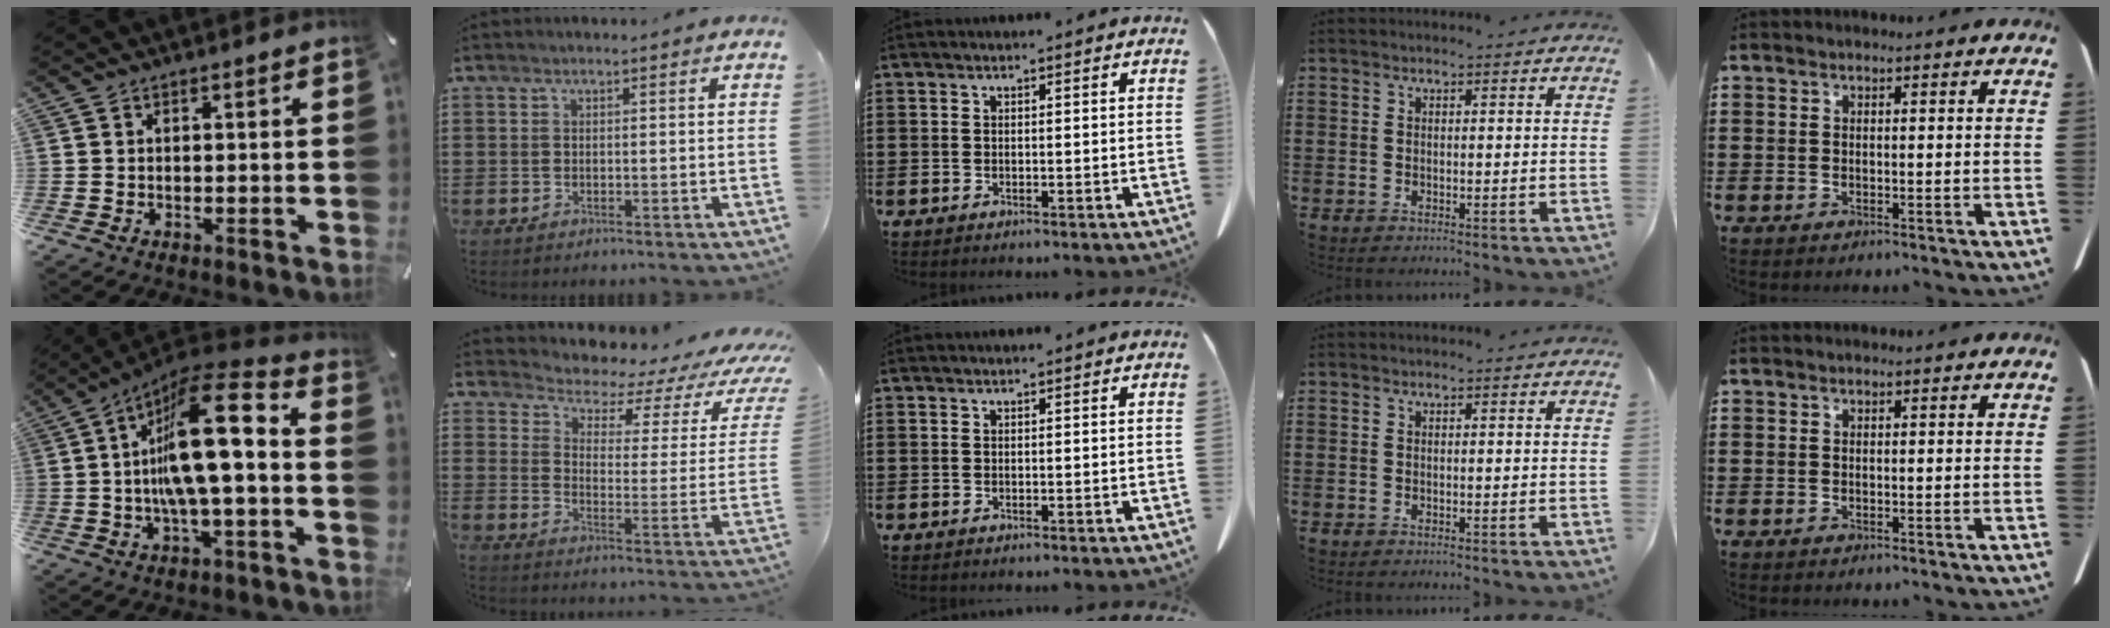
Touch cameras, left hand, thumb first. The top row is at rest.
{"thumb": {"total": 18.5, "force": [0.9, 4.9, 17.8], "torque": [-0.298, -0.027, 0.003]}, "index": {"total": 4.2, "force": [3.9, 1.2, 1.3], "torque": [-0.043, -0.038, 0.059]}}